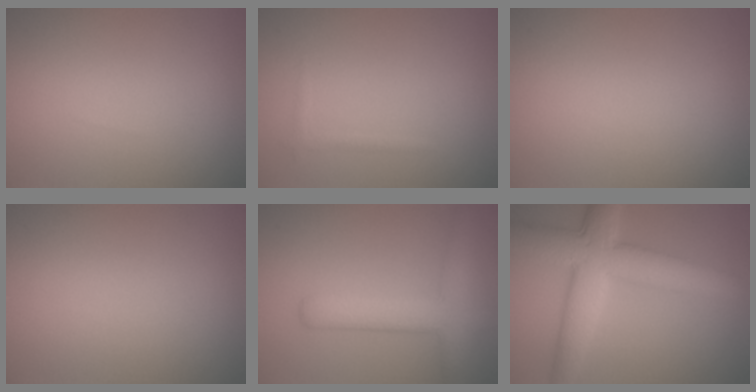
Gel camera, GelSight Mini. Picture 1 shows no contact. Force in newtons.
{"total": 0.6, "press": 0.6, "slide": 0.0}
{"total": 0.0}
{"total": 0.0}
{"total": 4.6, "press": 4.6, "slide": 0.2}
{"total": 7.5, "press": 7.5, "slide": 0.2}